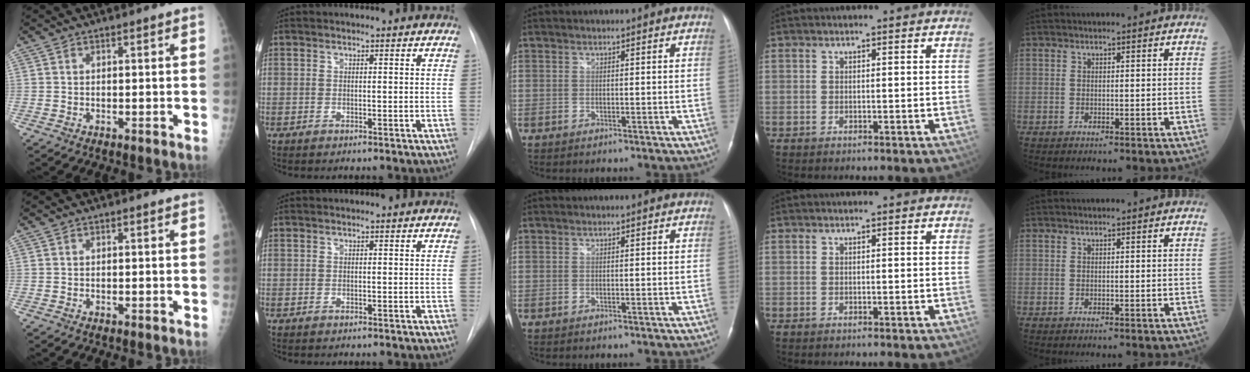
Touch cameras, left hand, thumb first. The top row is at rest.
{}